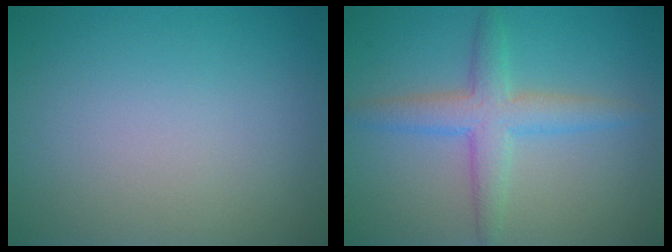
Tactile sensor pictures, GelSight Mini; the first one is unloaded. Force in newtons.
{"total": 4.9, "press": 4.9, "slide": 0.0}